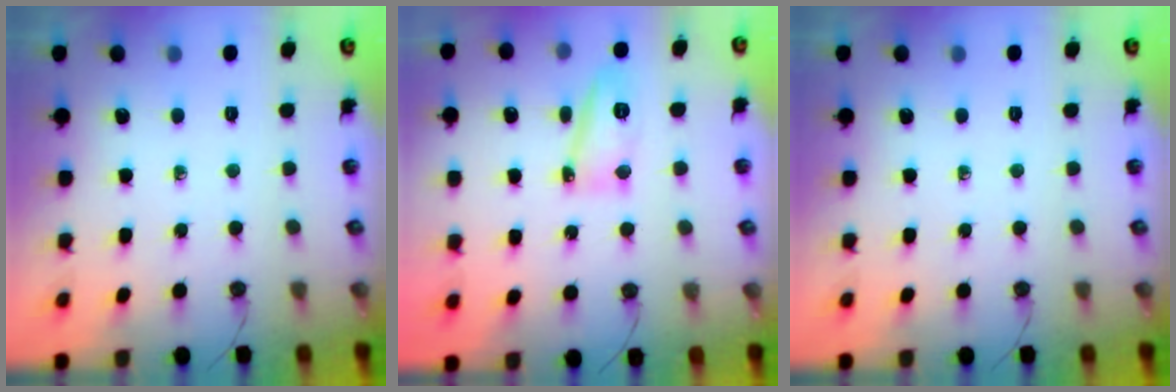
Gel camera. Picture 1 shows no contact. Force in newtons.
{"total": 12.0, "press": 11.9, "slide": 1.3}
{"total": 0.0}